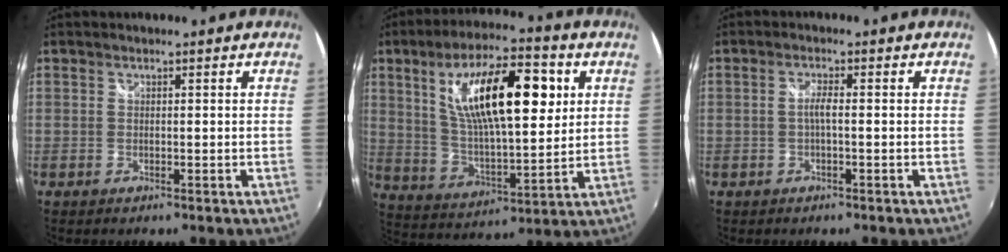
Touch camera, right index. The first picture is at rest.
{"total": 19.8, "force": [6.3, 7.0, 17.4], "torque": [-0.304, 0.016, 0.116]}
{"total": 1.7, "force": [-0.4, 0.0, 1.6], "torque": [-0.031, 0.002, -0.010]}